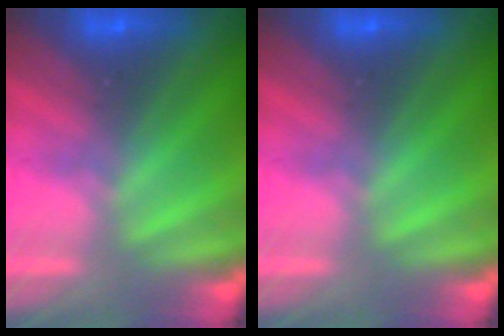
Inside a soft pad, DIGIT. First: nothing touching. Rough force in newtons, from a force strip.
{"total": 0.0}